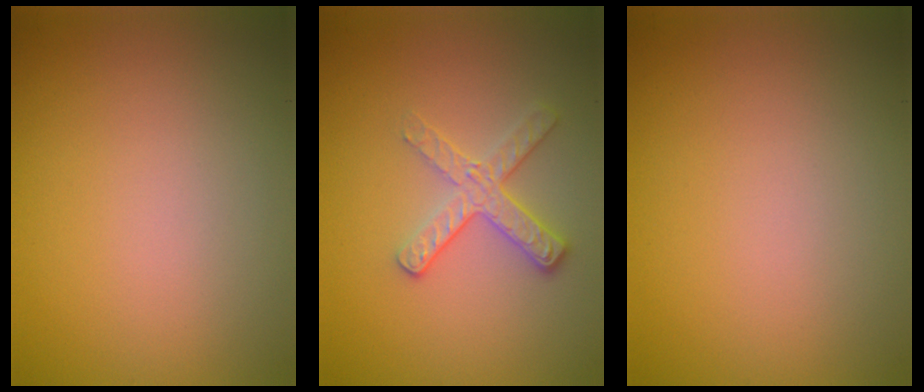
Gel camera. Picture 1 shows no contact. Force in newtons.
{"total": 2.7, "press": 2.4, "slide": 1.2}
{"total": 0.0}